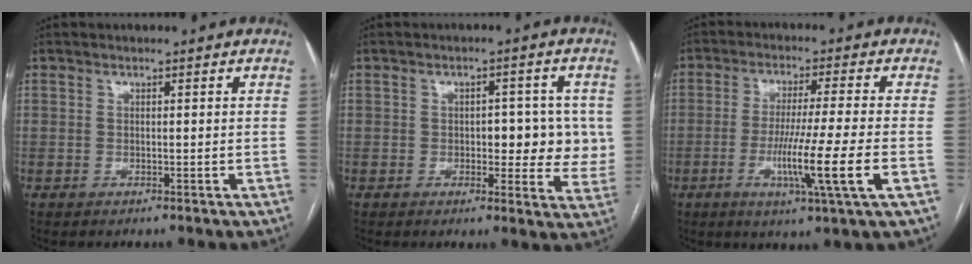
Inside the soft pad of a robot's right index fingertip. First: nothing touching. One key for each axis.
{"total": 7.2, "fx": 0.3, "fy": 3.9, "fz": 6.0, "tx": -0.053, "ty": 0.011, "tz": 0.005}
{"total": 11.2, "fx": -3.4, "fy": -1.6, "fz": 10.5, "tx": -0.192, "ty": -0.028, "tz": -0.062}